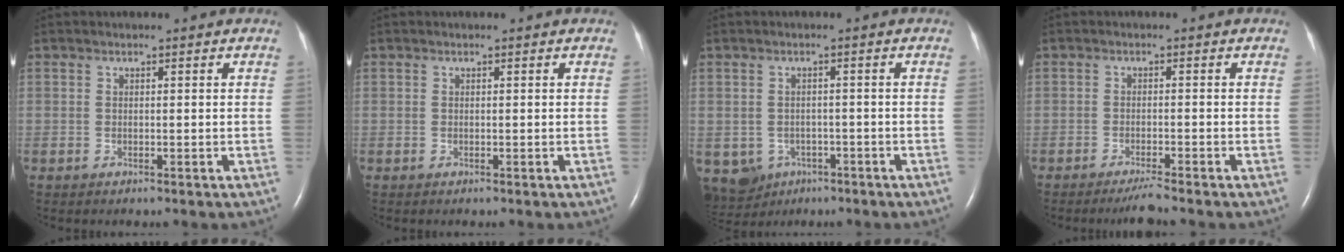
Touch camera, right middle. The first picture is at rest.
{"total": 0.0}
{"total": 8.7, "force": [-4.1, 7.2, 2.5], "torque": [-0.069, 0.004, -0.048]}
{"total": 2.6, "force": [-2.3, -0.6, 1.1], "torque": [-0.027, -0.008, -0.042]}